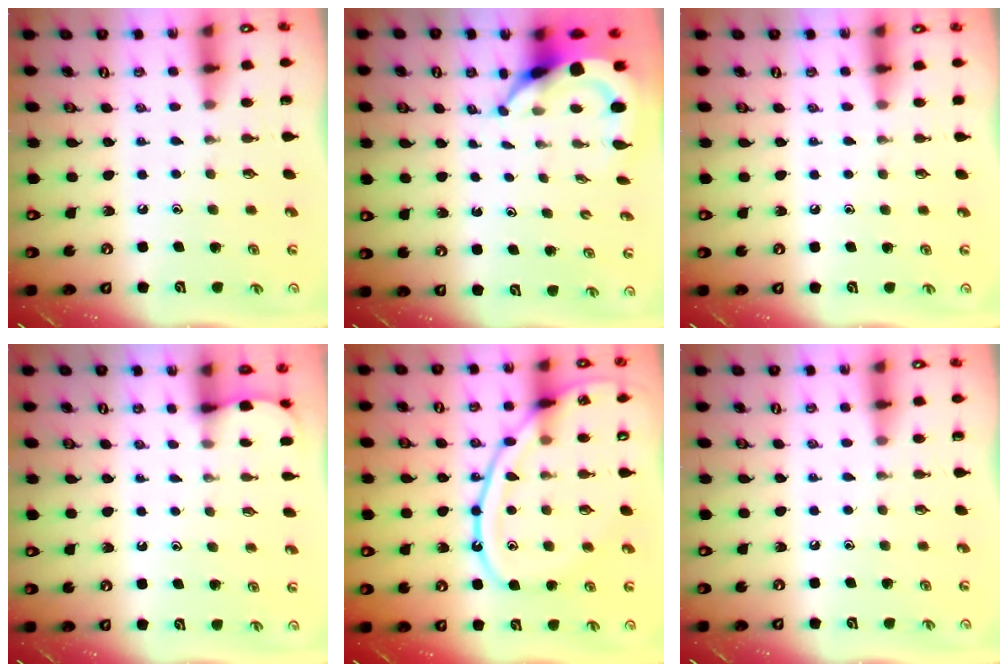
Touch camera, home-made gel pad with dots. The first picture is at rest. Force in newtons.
{"total": 5.2, "press": 5.2, "slide": 0.6}
{"total": 2.4, "press": 2.4, "slide": 0.4}
{"total": 1.3, "press": 1.3, "slide": 0.1}
{"total": 17.6, "press": 17.5, "slide": 1.9}
{"total": 0.0}